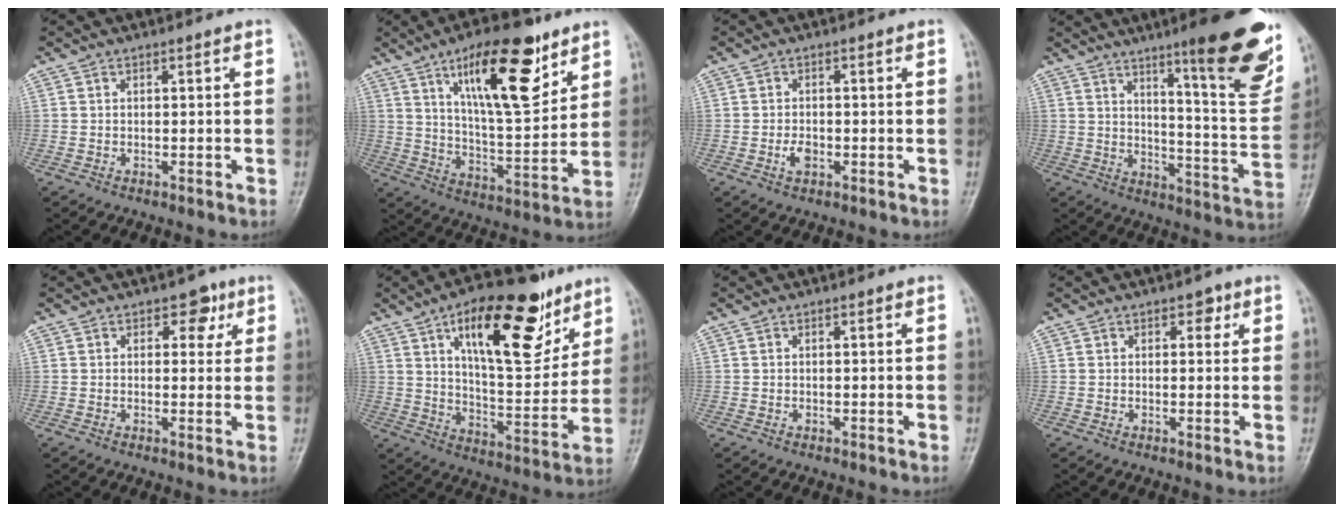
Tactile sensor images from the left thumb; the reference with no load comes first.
{"total": 18.4, "force": [10.2, 6.3, 14.0], "torque": [-0.191, -0.053, 0.170]}
{"total": 2.5, "force": [-0.8, 1.6, 1.8], "torque": [-0.029, 0.002, -0.016]}
{"total": 21.2, "force": [12.5, 3.4, 16.8], "torque": [-0.185, -0.068, 0.179]}
{"total": 4.0, "force": [1.9, 2.8, 2.1], "torque": [0.001, -0.005, 0.019]}
{"total": 22.4, "force": [11.8, 9.0, 16.8], "torque": [-0.211, -0.048, 0.192]}
{"total": 0.0}
{"total": 2.3, "force": [1.1, 1.6, 1.2], "torque": [0.003, -0.002, 0.010]}